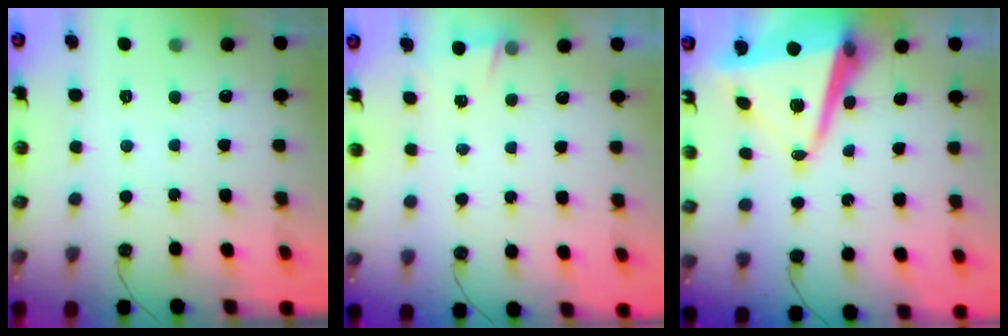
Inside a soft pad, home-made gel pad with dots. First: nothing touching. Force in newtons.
{"total": 1.5, "press": 0.9, "slide": 1.2}
{"total": 11.5, "press": 11.3, "slide": 2.0}